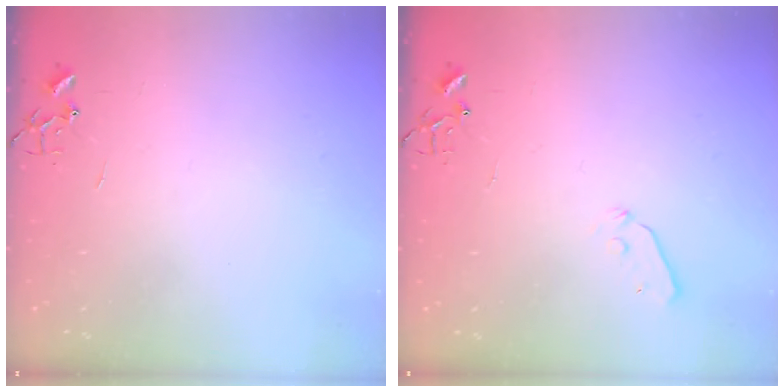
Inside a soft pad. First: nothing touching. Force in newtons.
{"total": 4.0, "press": 4.0, "slide": 0.4}